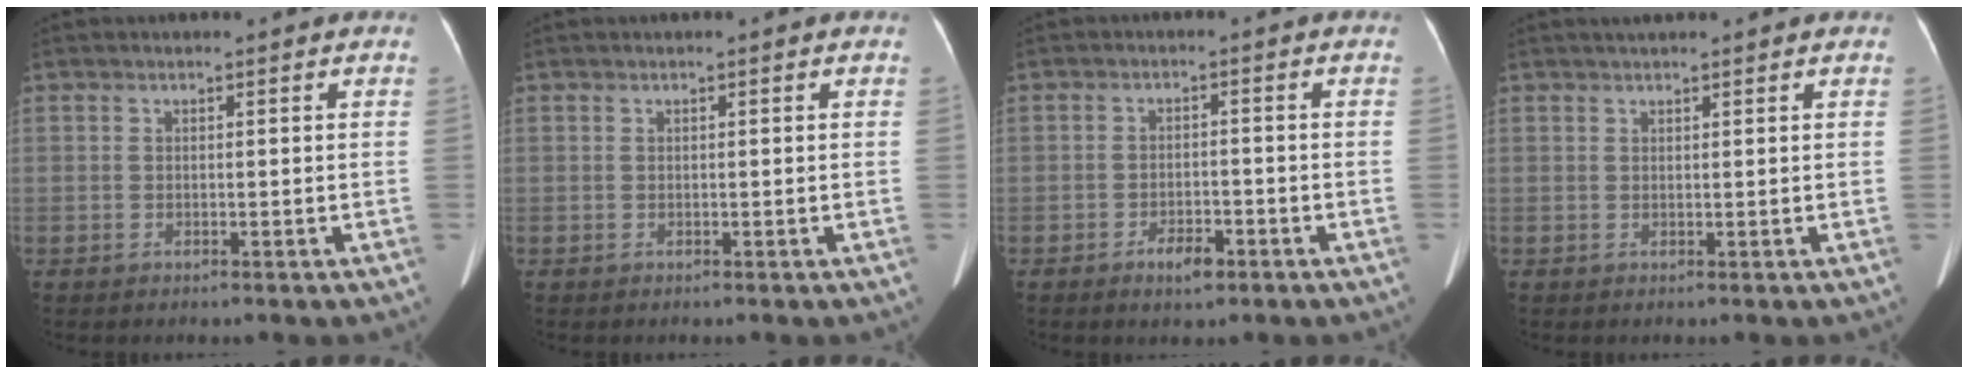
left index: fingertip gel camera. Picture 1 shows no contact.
{"total": 0.0}
{"total": 3.2, "force": [-2.1, 1.3, 2.1], "torque": [-0.037, 0.001, -0.032]}
{"total": 3.2, "force": [2.8, 0.4, 1.6], "torque": [-0.018, 0.026, 0.041]}